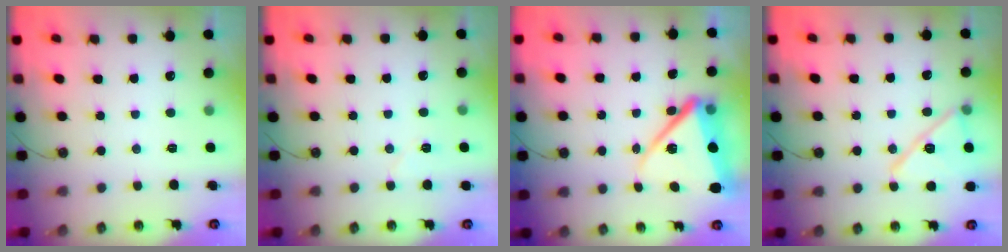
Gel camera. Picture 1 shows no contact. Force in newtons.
{"total": 4.3, "press": 3.9, "slide": 1.9}
{"total": 13.6, "press": 13.2, "slide": 3.4}
{"total": 14.2, "press": 13.4, "slide": 4.7}